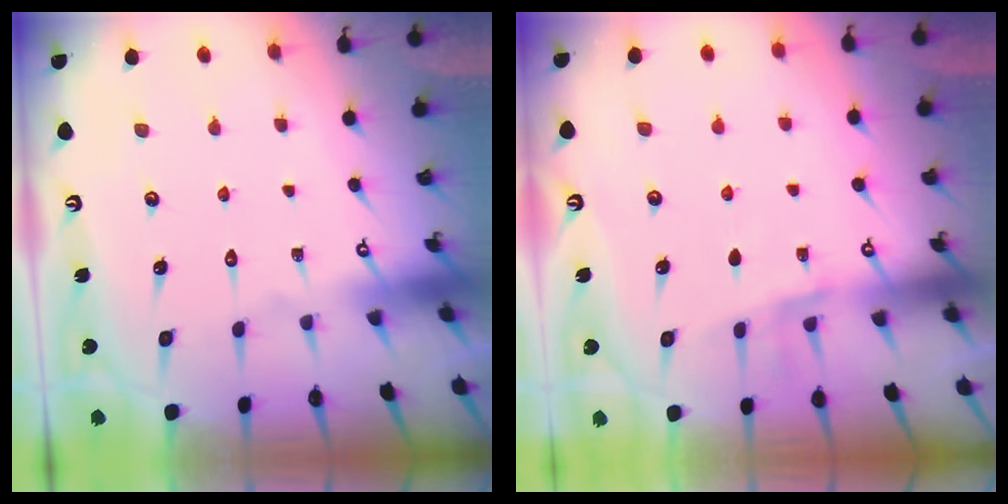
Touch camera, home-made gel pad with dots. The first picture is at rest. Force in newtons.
{"total": 4.4, "press": 4.3, "slide": 1.3}